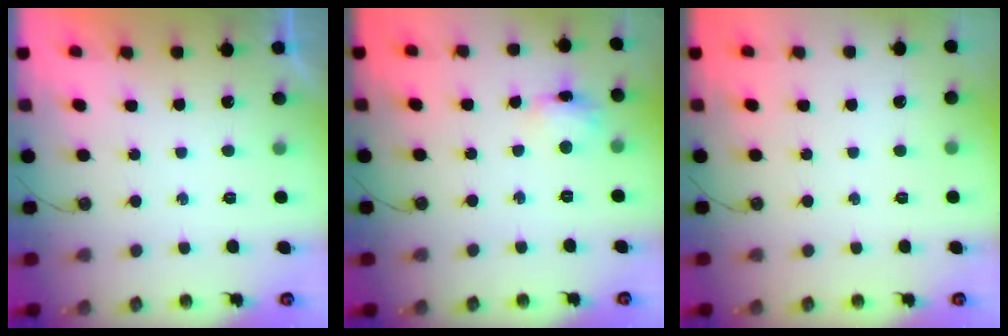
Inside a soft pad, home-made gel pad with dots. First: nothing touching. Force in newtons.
{"total": 7.2, "press": 7.2, "slide": 0.5}
{"total": 0.0}